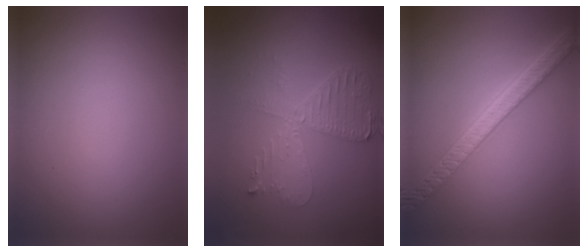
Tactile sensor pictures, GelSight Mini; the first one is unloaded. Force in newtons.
{"total": 4.1, "press": 3.6, "slide": 1.9}
{"total": 5.6, "press": 4.3, "slide": 3.5}